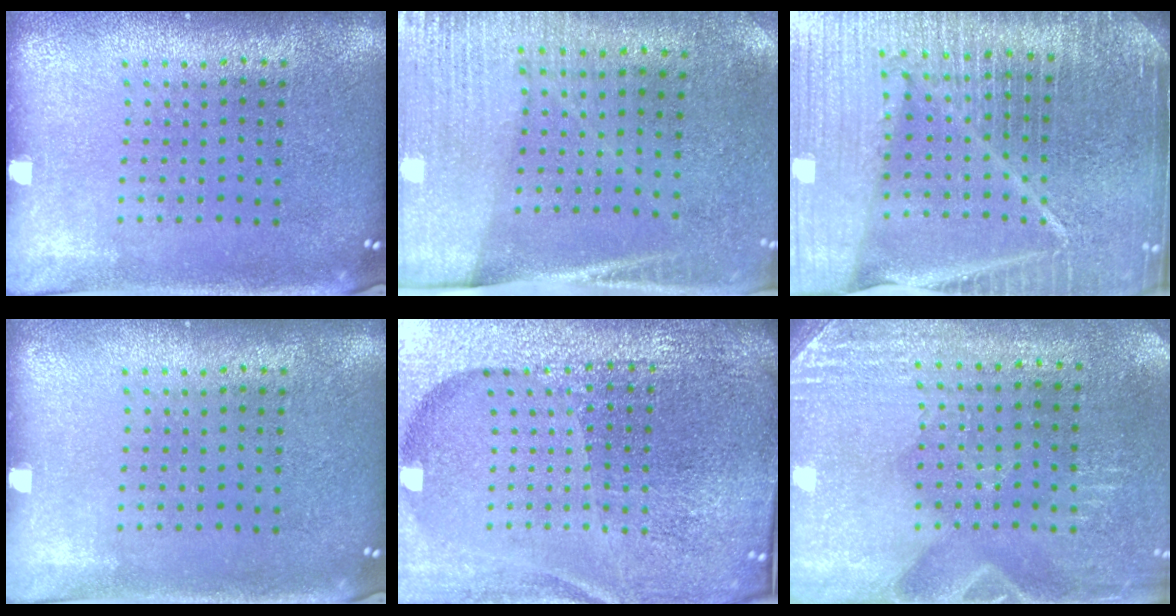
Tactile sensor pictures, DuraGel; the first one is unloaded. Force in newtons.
{"total": 2.7, "press": 2.4, "slide": 1.2}
{"total": 6.5, "press": 5.6, "slide": 3.3}
{"total": 0.0}
{"total": 6.1, "press": 5.4, "slide": 2.9}
{"total": 2.8, "press": 2.6, "slide": 1.0}